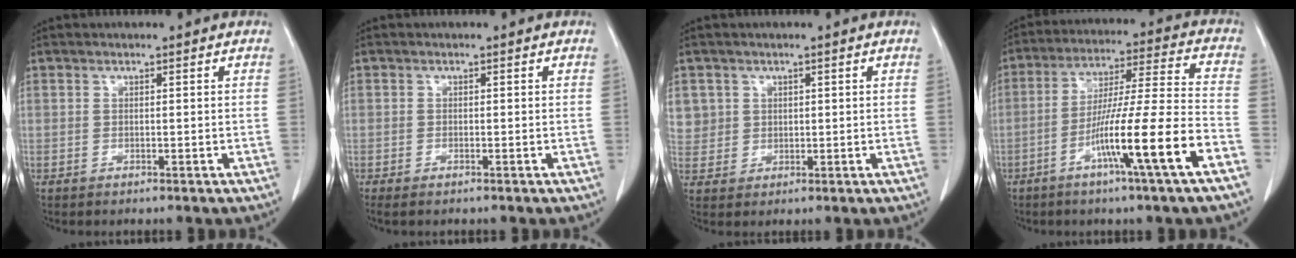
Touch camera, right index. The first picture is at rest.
{"total": 1.0, "force": [-0.8, 0.2, 0.6], "torque": [-0.011, -0.002, -0.011]}
{"total": 4.8, "force": [1.8, 4.4, 0.3], "torque": [0.004, 0.006, 0.041]}
{"total": 15.1, "force": [-7.0, -1.2, 13.4], "torque": [-0.234, -0.007, -0.121]}